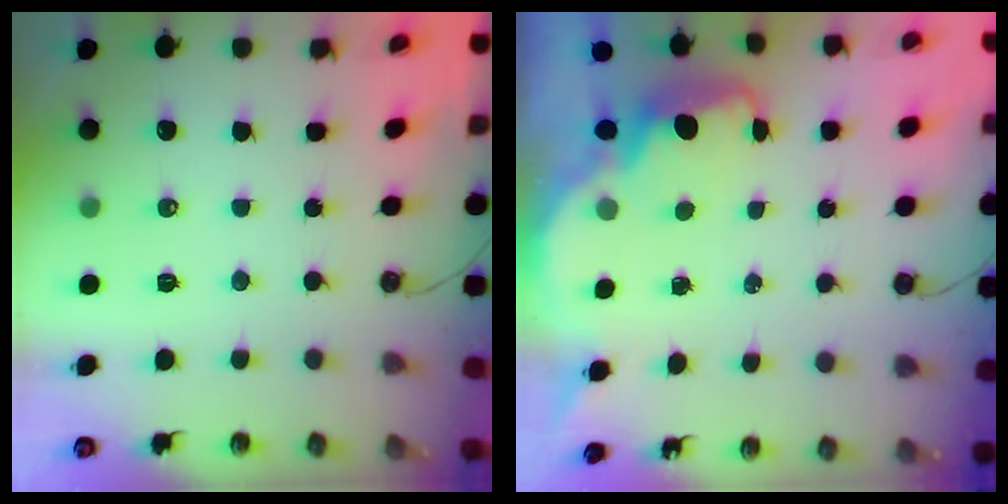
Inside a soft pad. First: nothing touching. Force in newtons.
{"total": 2.3, "press": 2.2, "slide": 0.6}